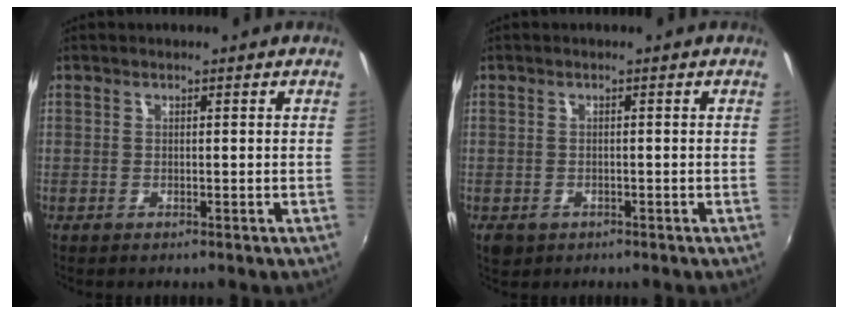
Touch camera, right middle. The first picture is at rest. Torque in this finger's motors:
{"motor_torque": [0.04, -0.13, 0.03, 0.02]}